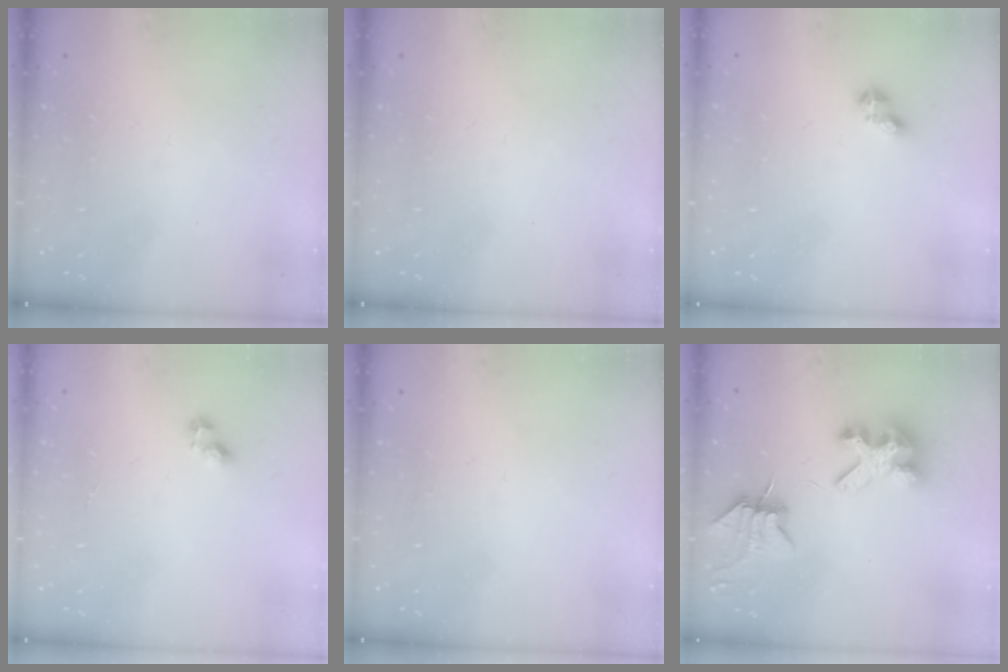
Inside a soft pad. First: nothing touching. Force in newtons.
{"total": 0.0}
{"total": 4.2, "press": 4.2, "slide": 0.6}
{"total": 2.6, "press": 2.6, "slide": 0.2}
{"total": 0.0}
{"total": 7.0, "press": 7.0, "slide": 0.9}